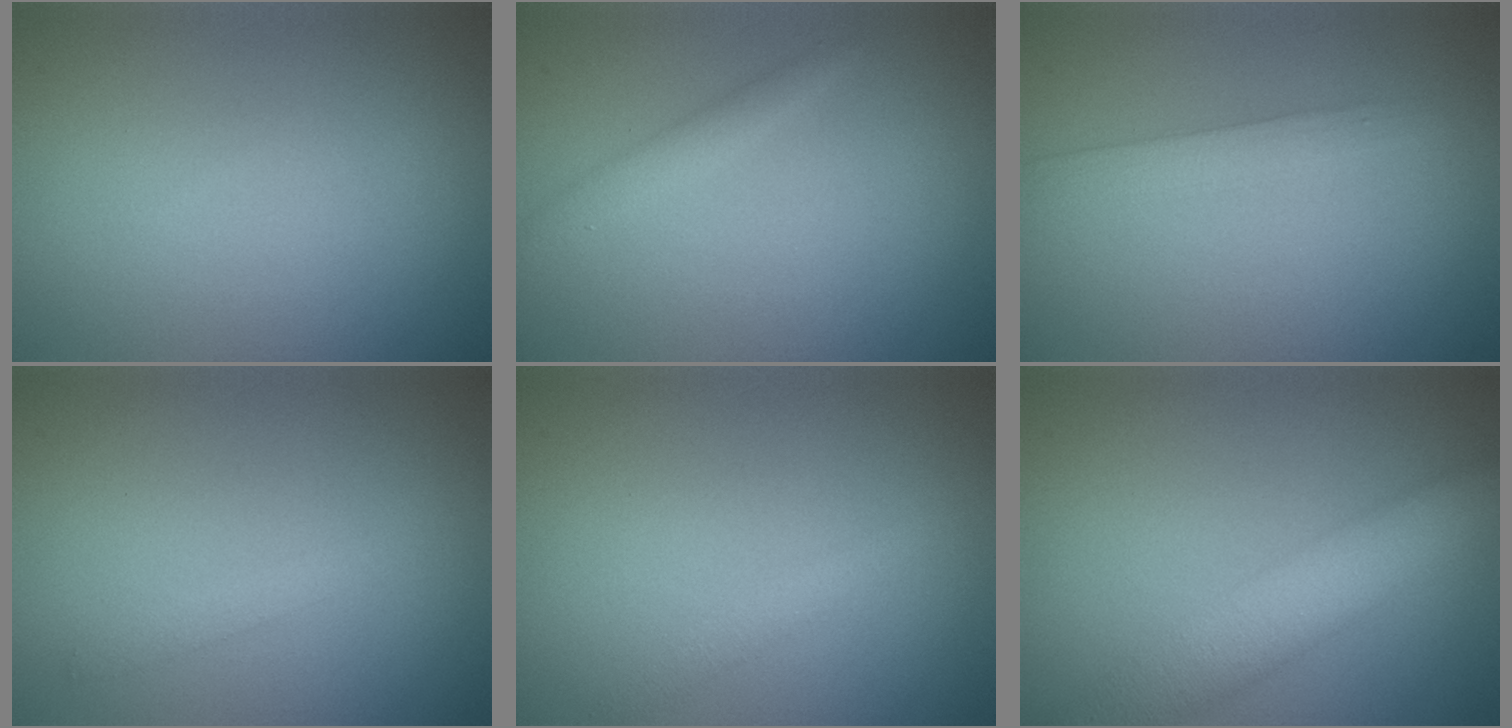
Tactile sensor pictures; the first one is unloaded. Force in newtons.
{"total": 1.3, "press": 1.3, "slide": 0.0}
{"total": 2.0, "press": 2.0, "slide": 0.1}
{"total": 1.0, "press": 1.0, "slide": 0.1}
{"total": 1.2, "press": 1.2, "slide": 0.0}
{"total": 5.8, "press": 5.8, "slide": 0.1}